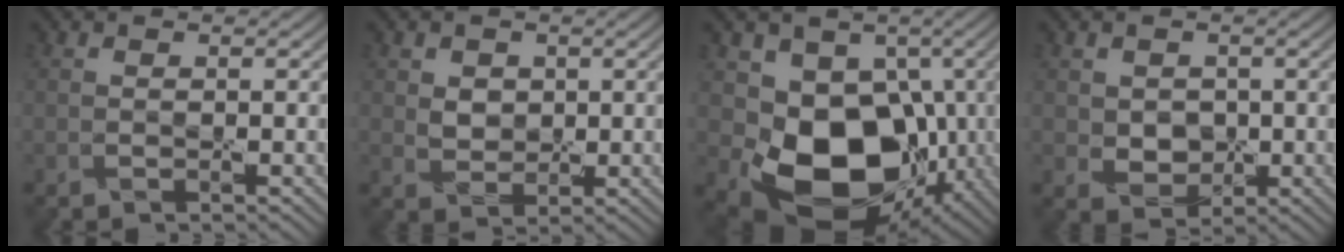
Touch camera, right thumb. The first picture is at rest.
{"total": 2.9, "force": [0.8, 2.4, 1.4], "torque": [-0.036, -0.003, 0.011]}
{"total": 14.0, "force": [-2.3, 10.6, 8.9], "torque": [-0.148, -0.039, -0.035]}
{"total": 3.4, "force": [0.3, 2.9, 1.7], "torque": [-0.043, -0.009, 0.004]}